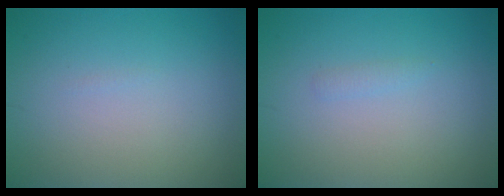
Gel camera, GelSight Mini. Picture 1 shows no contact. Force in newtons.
{"total": 0.6, "press": 0.6, "slide": 0.1}